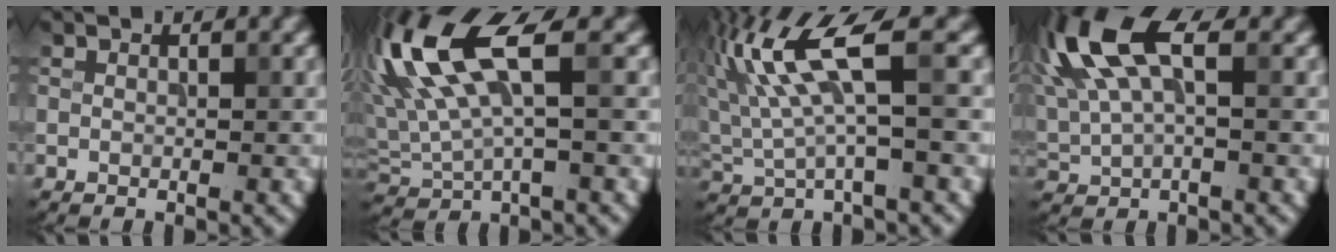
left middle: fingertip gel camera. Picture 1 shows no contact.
{"total": 9.1, "force": [2.5, 3.0, 8.1], "torque": [-0.183, 0.014, 0.045]}
{"total": 7.3, "force": [2.3, 1.9, 6.7], "torque": [-0.149, 0.010, 0.044]}
{"total": 8.7, "force": [3.5, 3.7, 7.1], "torque": [-0.174, 0.014, 0.064]}